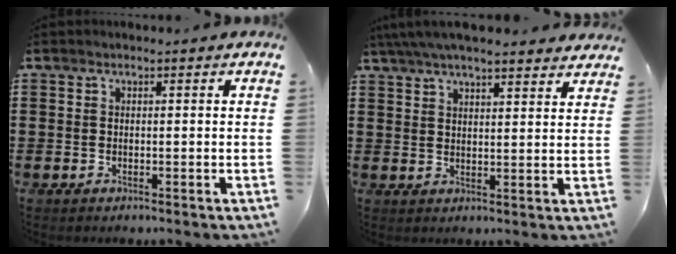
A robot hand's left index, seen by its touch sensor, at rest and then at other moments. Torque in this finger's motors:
{"motor_torque": [2.14, 0.00, 1.05, 0.21]}